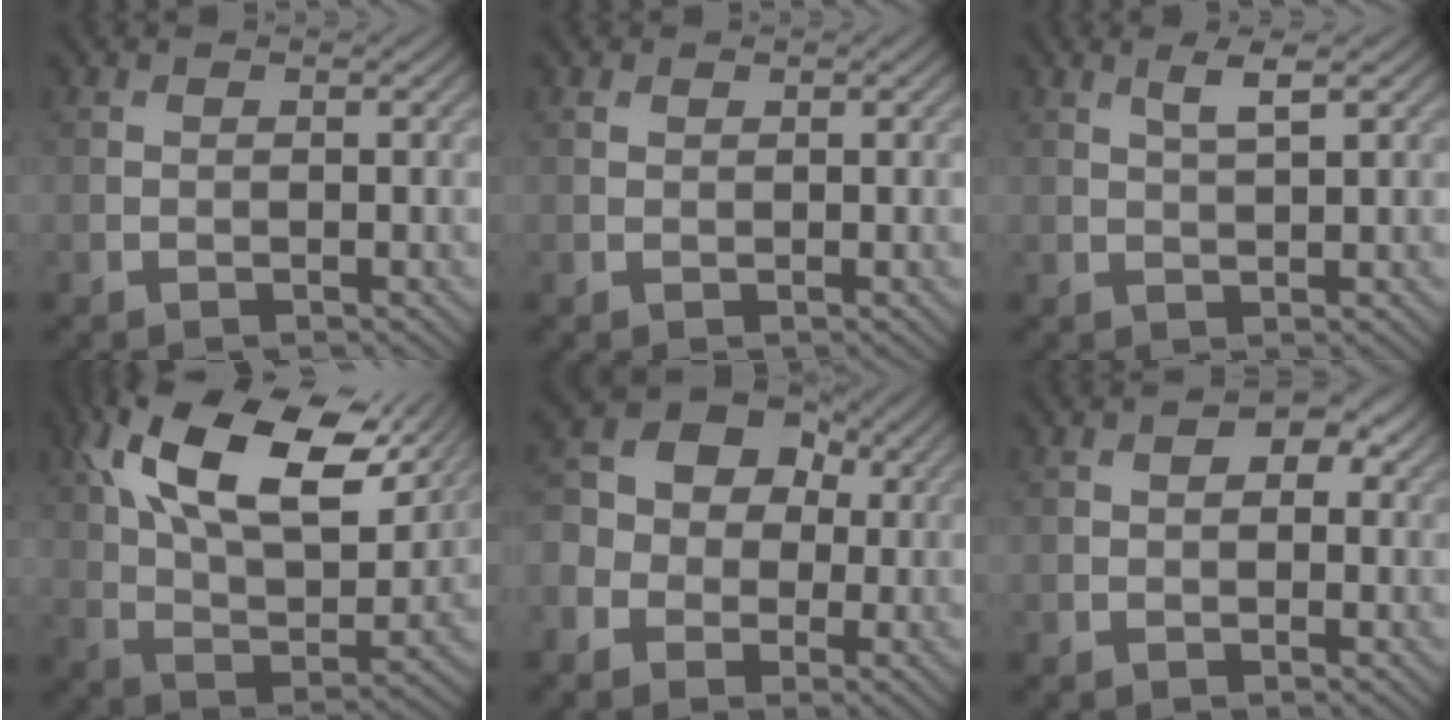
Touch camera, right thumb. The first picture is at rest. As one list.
[{"total": 0.5, "force": [0.5, 0.1, 0.1], "torque": [-0.004, 0.003, 0.011]}, {"total": 2.4, "force": [1.2, 0.3, 2.0], "torque": [-0.045, 0.003, 0.025]}, {"total": 19.3, "force": [9.4, 9.4, 14.1], "torque": [-0.267, 0.025, 0.137]}, {"total": 9.2, "force": [-0.8, 7.9, 4.7], "torque": [-0.111, 0.004, -0.038]}, {"total": 3.4, "force": [1.0, 2.0, 2.5], "torque": [-0.038, 0.001, 0.018]}]